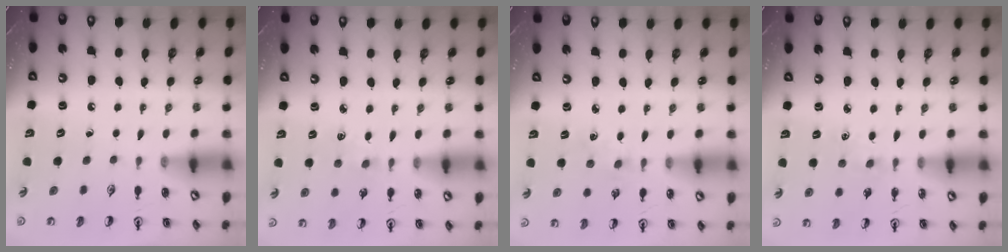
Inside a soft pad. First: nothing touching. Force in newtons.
{"total": 2.9, "press": 2.9, "slide": 0.3}
{"total": 1.4, "press": 1.3, "slide": 0.3}
{"total": 1.1, "press": 1.1, "slide": 0.3}